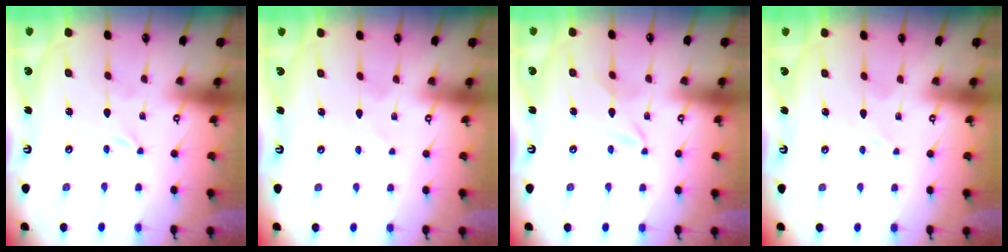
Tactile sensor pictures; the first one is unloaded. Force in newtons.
{"total": 1.4, "press": 1.4, "slide": 0.3}
{"total": 2.6, "press": 2.6, "slide": 0.2}
{"total": 1.6, "press": 1.6, "slide": 0.2}